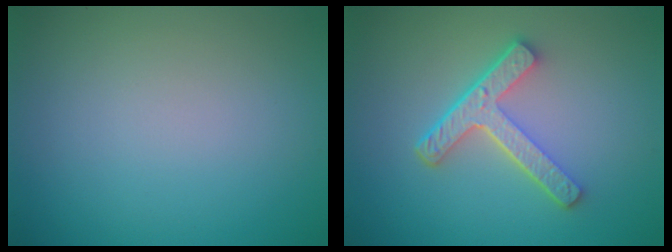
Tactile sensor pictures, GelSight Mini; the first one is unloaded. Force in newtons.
{"total": 4.4, "press": 3.2, "slide": 3.0}